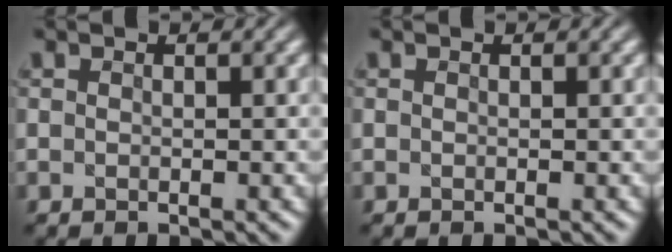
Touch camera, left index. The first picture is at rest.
{"total": 0.0}